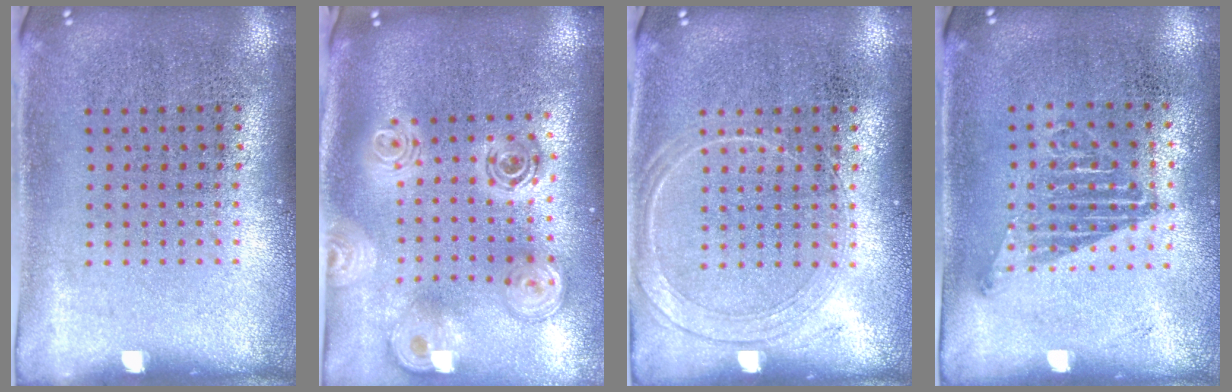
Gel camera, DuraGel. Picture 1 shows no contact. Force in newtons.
{"total": 2.6, "press": 2.0, "slide": 1.7}
{"total": 1.6, "press": 1.6, "slide": 0.2}
{"total": 1.2, "press": 1.0, "slide": 0.6}